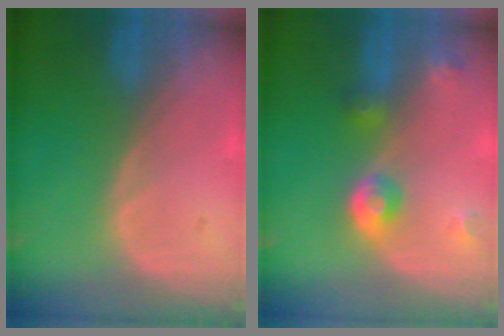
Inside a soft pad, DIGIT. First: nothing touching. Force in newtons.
{"total": 4.8, "press": 4.4, "slide": 1.9}